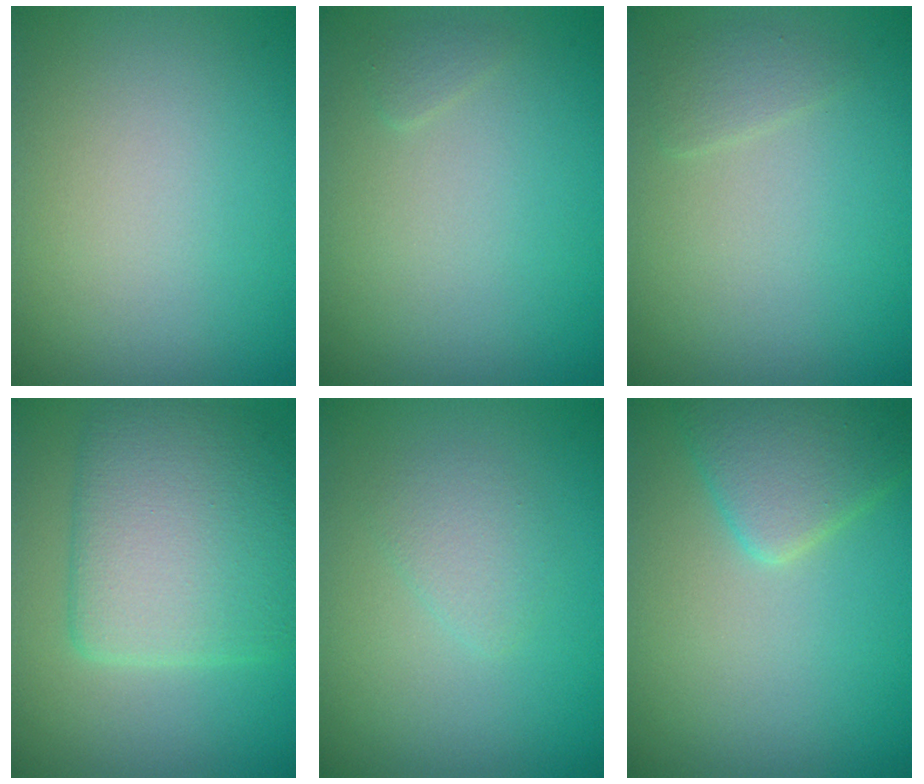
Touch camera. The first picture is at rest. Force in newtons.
{"total": 0.6, "press": 0.6, "slide": 0.0}
{"total": 1.1, "press": 1.1, "slide": 0.0}
{"total": 6.6, "press": 6.6, "slide": 0.3}
{"total": 1.5, "press": 1.5, "slide": 0.1}
{"total": 3.6, "press": 3.6, "slide": 0.3}